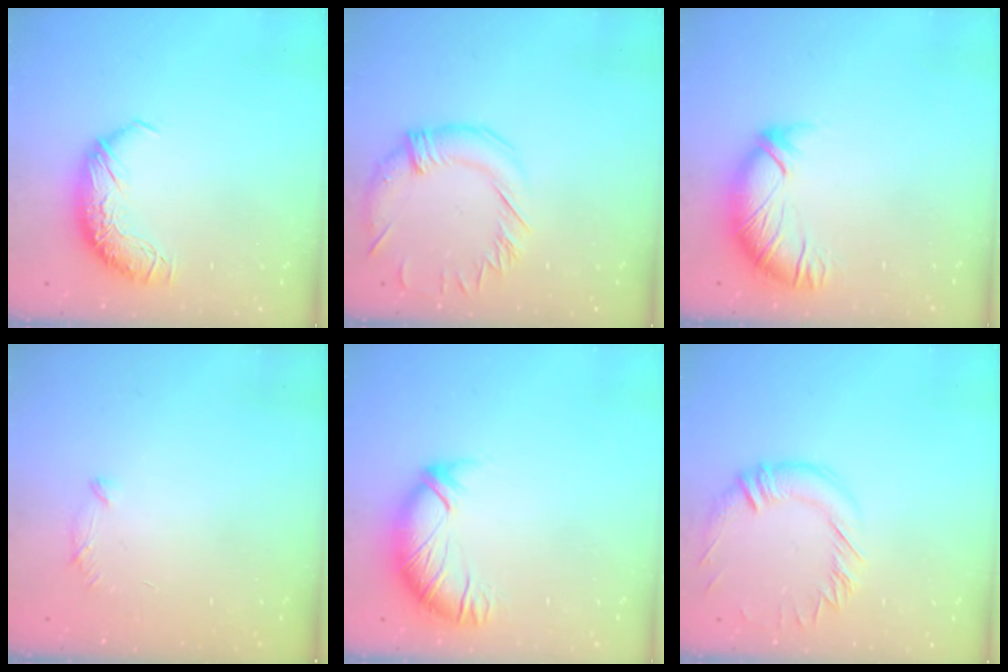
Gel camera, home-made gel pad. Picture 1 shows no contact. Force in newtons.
{"total": 1.4, "press": 0.9, "slide": 1.1}
{"total": 2.4, "press": 1.9, "slide": 1.5}
{"total": 7.3, "press": 7.3, "slide": 0.6}
{"total": 2.4, "press": 1.9, "slide": 1.5}
{"total": 0.8, "press": 0.2, "slide": 0.8}